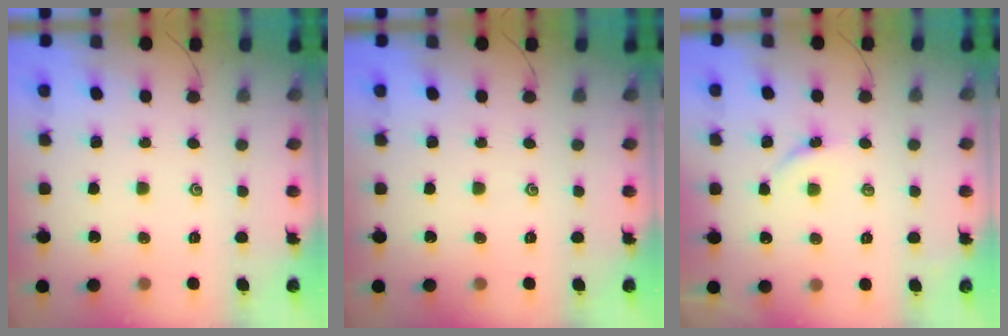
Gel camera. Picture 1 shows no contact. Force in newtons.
{"total": 0.0}
{"total": 2.7, "press": 2.7, "slide": 0.5}